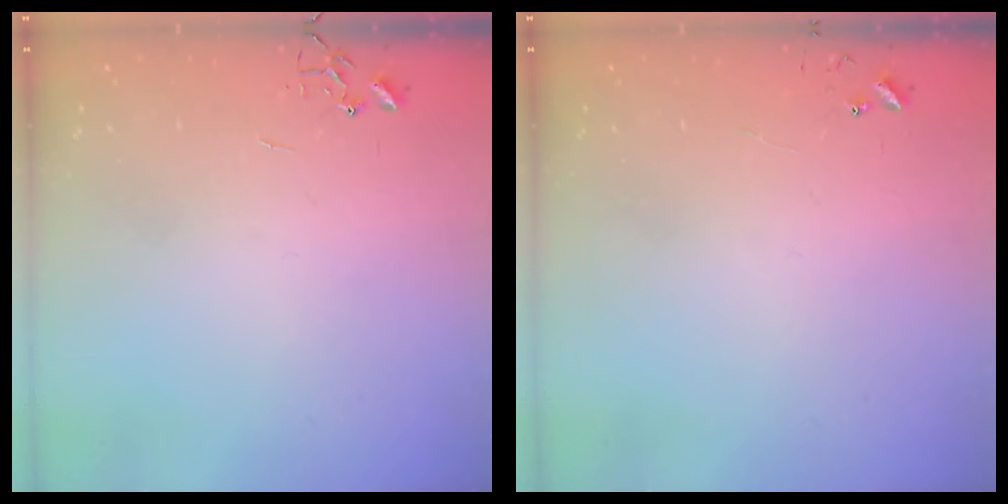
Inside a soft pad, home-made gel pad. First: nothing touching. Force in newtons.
{"total": 4.7, "press": 4.7, "slide": 0.5}